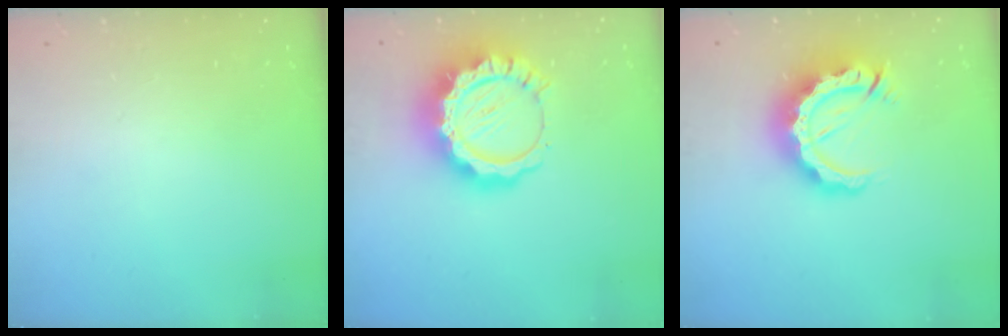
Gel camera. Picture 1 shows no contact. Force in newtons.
{"total": 17.5, "press": 17.4, "slide": 1.7}
{"total": 14.6, "press": 14.5, "slide": 1.6}